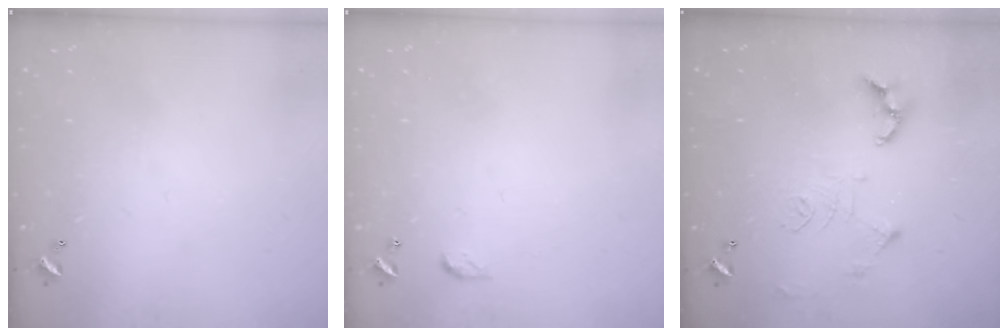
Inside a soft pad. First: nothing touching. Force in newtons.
{"total": 4.4, "press": 4.4, "slide": 0.6}
{"total": 12.0, "press": 11.9, "slide": 1.3}